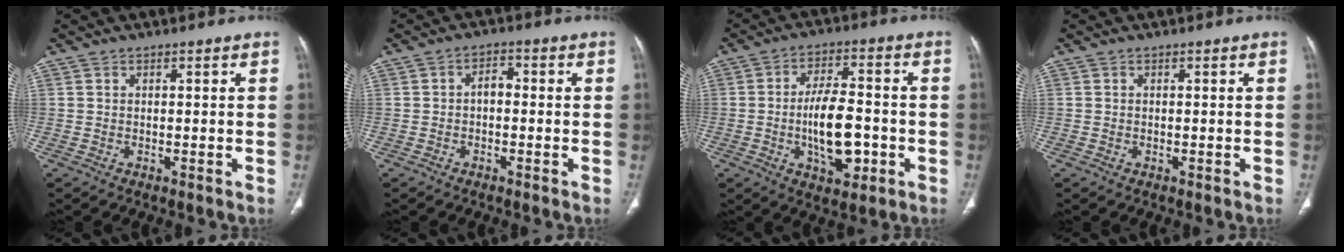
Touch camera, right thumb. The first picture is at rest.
{"total": 2.7, "force": [-0.5, 1.7, 2.0], "torque": [-0.023, 0.014, -0.015]}
{"total": 12.3, "force": [-2.6, 5.9, 10.5], "torque": [-0.159, 0.016, -0.039]}
{"total": 0.0}